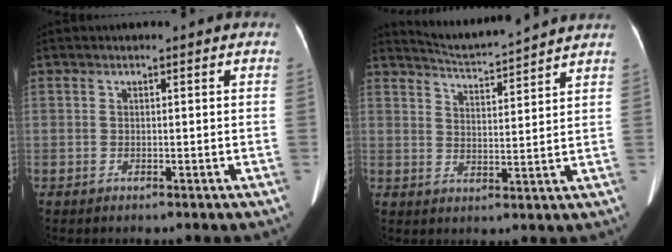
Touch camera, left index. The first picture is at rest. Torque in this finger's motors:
{"motor_torque": [0.81, -1.33, 0.02, 0.00]}